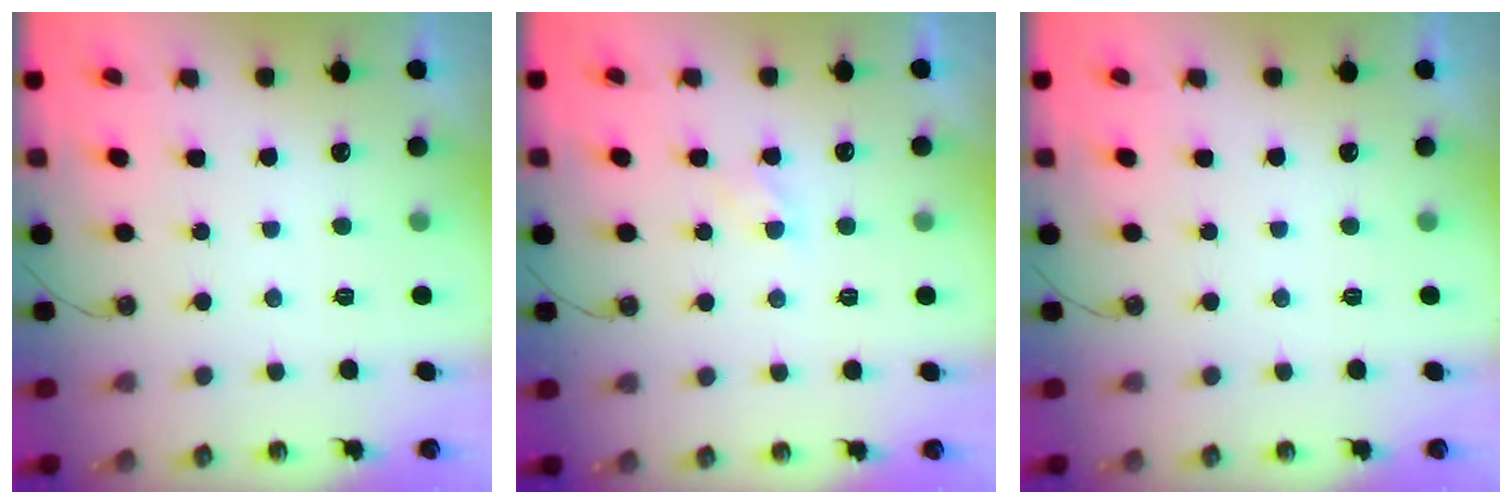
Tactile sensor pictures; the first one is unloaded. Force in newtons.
{"total": 2.4, "press": 2.4, "slide": 0.3}
{"total": 0.0}